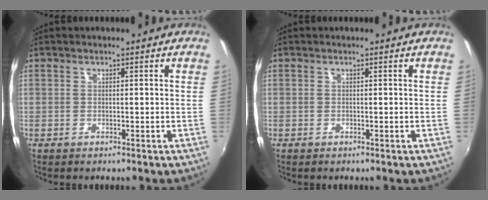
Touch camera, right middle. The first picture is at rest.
{"total": 0.0}